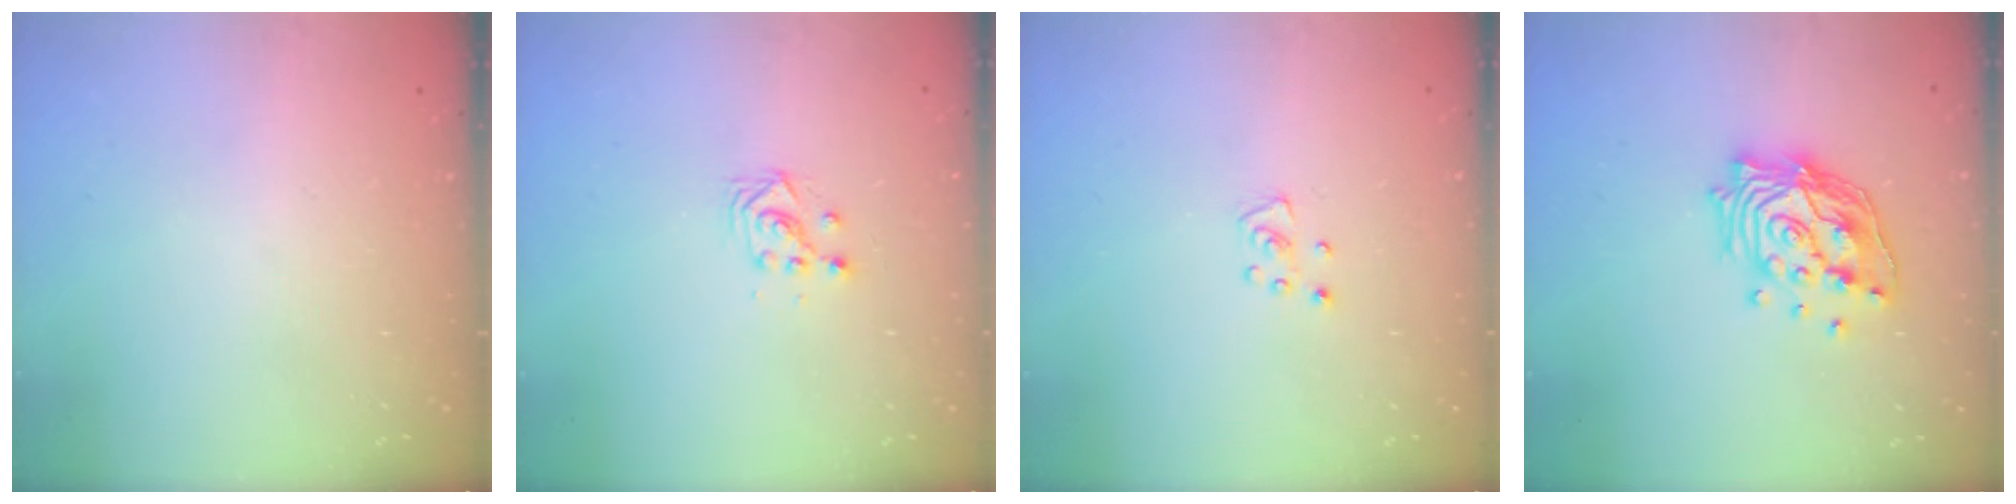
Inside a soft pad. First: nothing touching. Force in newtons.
{"total": 3.0, "press": 3.0, "slide": 0.2}
{"total": 3.6, "press": 3.6, "slide": 0.3}
{"total": 17.1, "press": 17.1, "slide": 1.3}